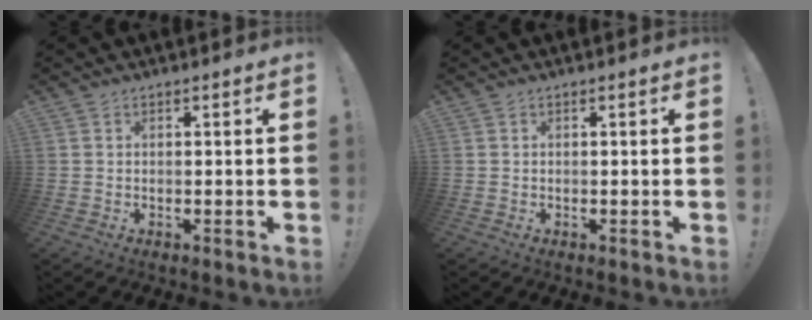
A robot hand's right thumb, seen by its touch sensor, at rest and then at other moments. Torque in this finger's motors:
{"motor_torque": [0.00, 0.00, 0.00, -0.01, 0.01]}